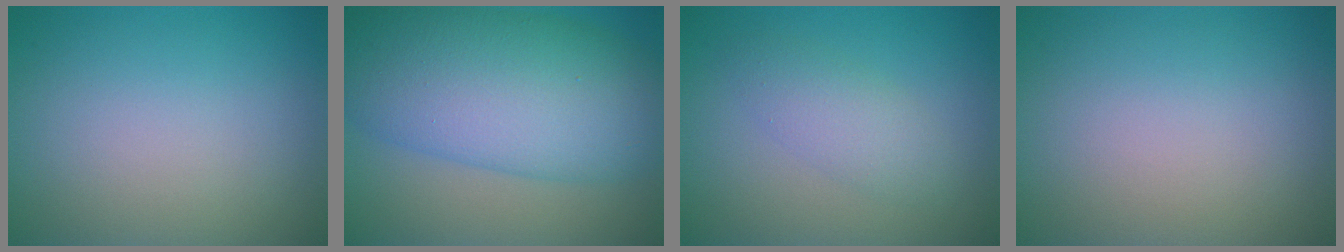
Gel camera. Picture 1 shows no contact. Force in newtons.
{"total": 12.3, "press": 12.3, "slide": 0.3}
{"total": 2.7, "press": 2.7, "slide": 0.0}
{"total": 0.0}